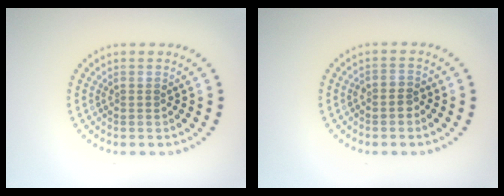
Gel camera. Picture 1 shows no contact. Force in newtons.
{"total": 1.1, "press": 0.9, "slide": 0.5}